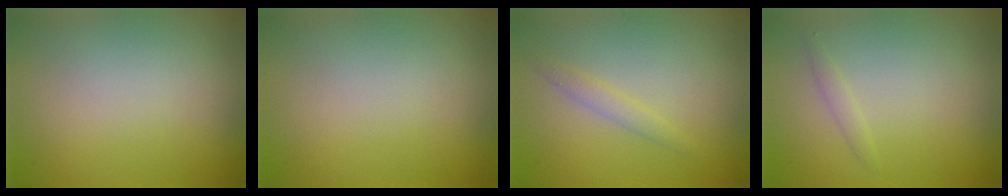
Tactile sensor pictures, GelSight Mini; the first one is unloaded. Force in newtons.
{"total": 0.0}
{"total": 1.2, "press": 1.2, "slide": 0.1}
{"total": 0.8, "press": 0.8, "slide": 0.1}